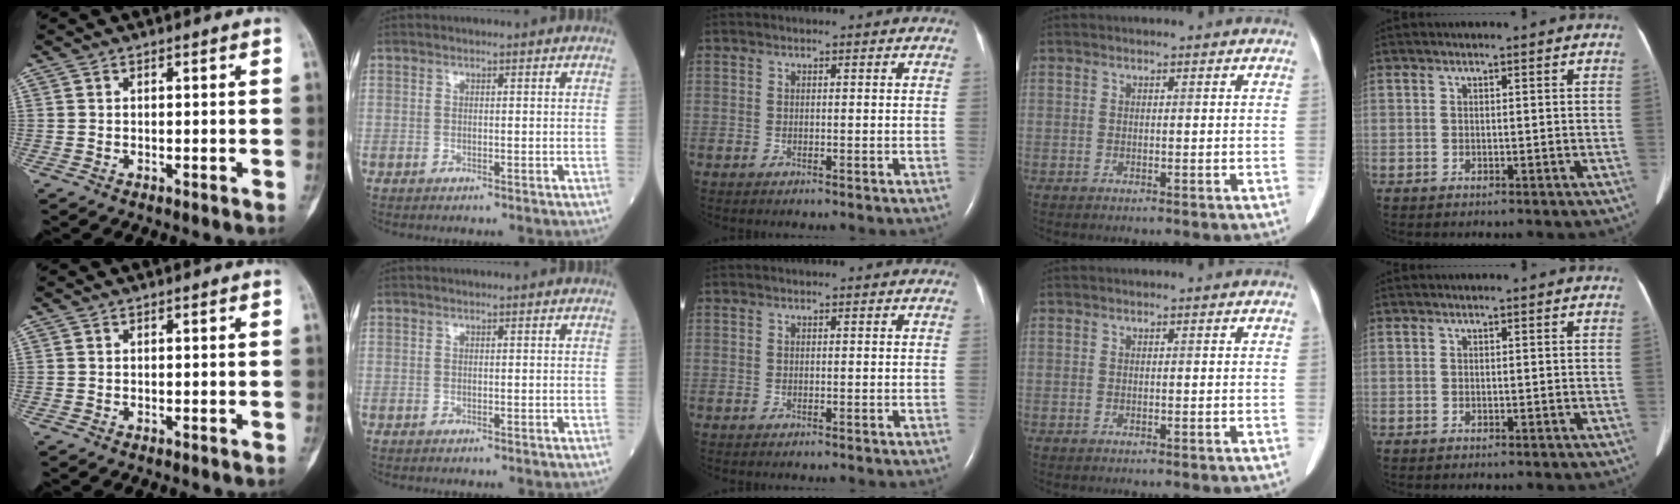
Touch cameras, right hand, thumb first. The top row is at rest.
{}